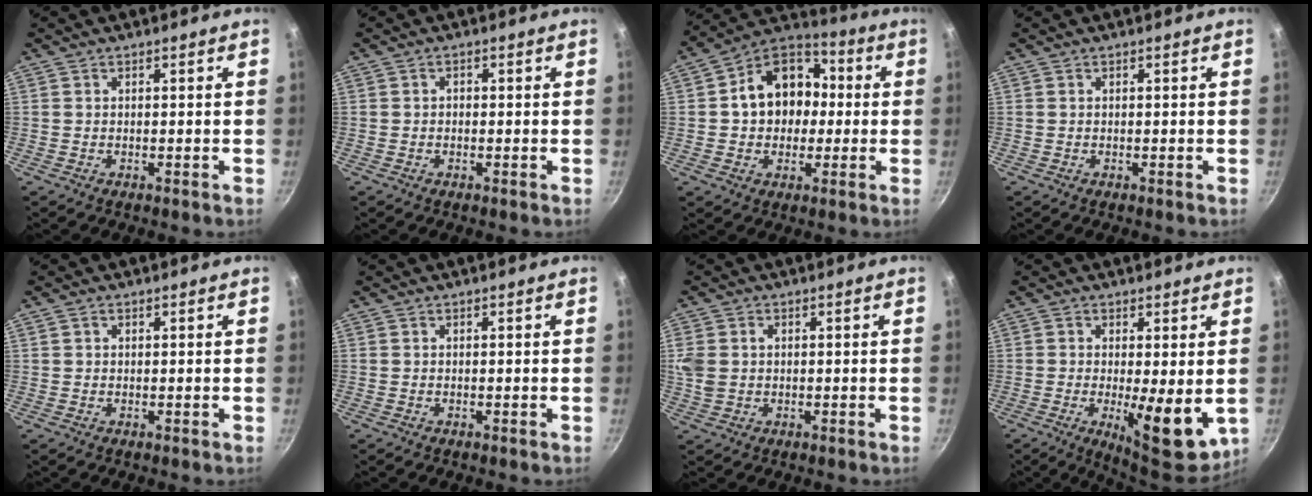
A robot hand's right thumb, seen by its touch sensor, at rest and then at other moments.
{"total": 0.8, "force": [-0.3, 0.6, 0.3], "torque": [-0.006, 0.004, -0.004]}
{"total": 14.7, "force": [0.8, 11.8, 8.8], "torque": [-0.097, 0.034, -0.001]}
{"total": 0.0}
{"total": 0.9, "force": [0.4, 0.7, 0.4], "torque": [-0.007, 0.003, 0.007]}
{"total": 0.0}
{"total": 5.0, "force": [0.6, 3.9, 3.0], "torque": [-0.062, 0.002, 0.013]}
{"total": 10.9, "force": [-1.1, 3.5, 10.3], "torque": [-0.128, -0.015, -0.004]}